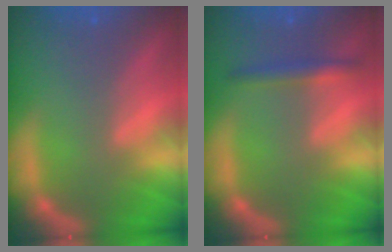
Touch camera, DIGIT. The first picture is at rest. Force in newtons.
{"total": 2.4}